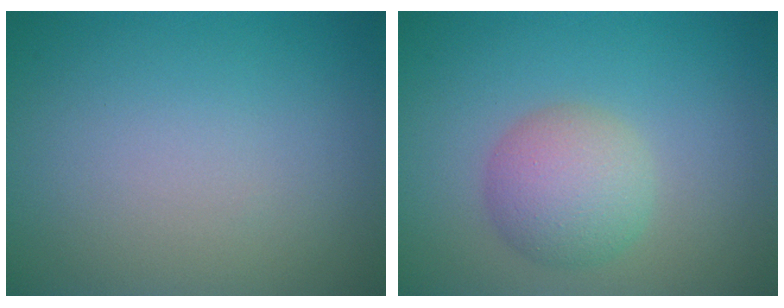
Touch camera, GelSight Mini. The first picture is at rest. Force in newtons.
{"total": 4.1, "press": 4.1, "slide": 0.2}